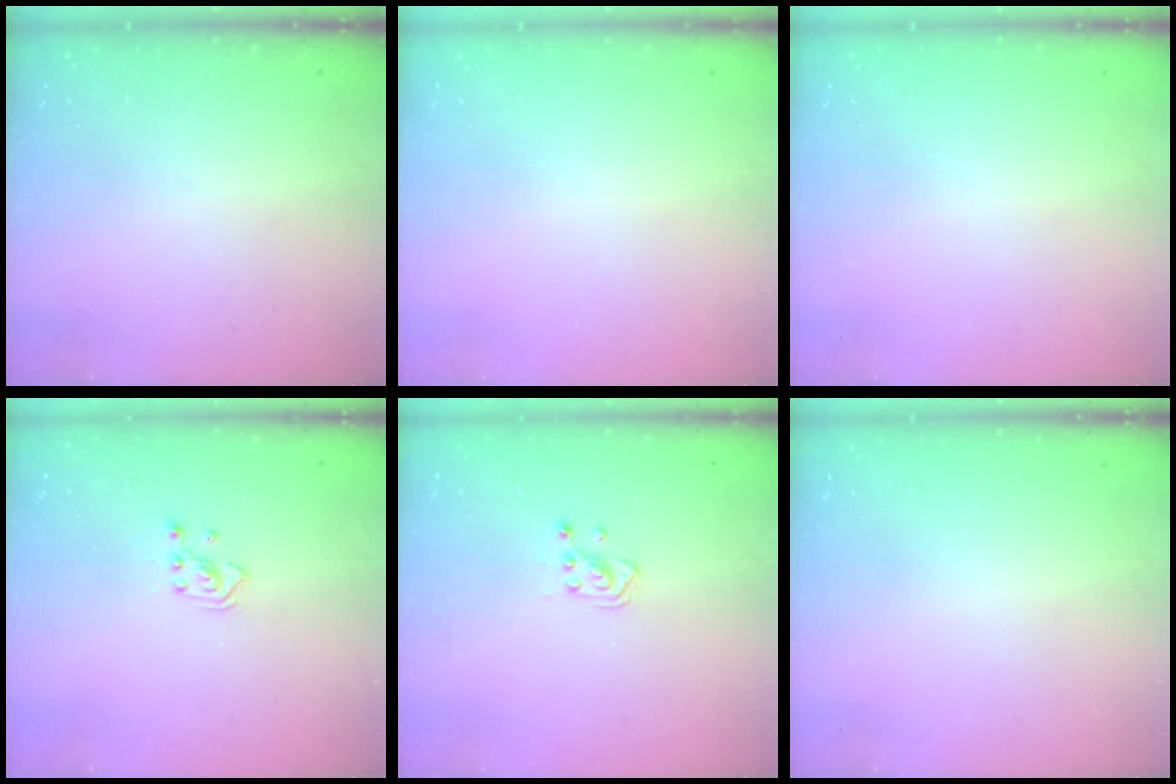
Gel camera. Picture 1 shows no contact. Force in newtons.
{"total": 0.0}
{"total": 0.0}
{"total": 2.5, "press": 2.5, "slide": 0.3}
{"total": 3.1, "press": 3.1, "slide": 0.3}
{"total": 0.0}